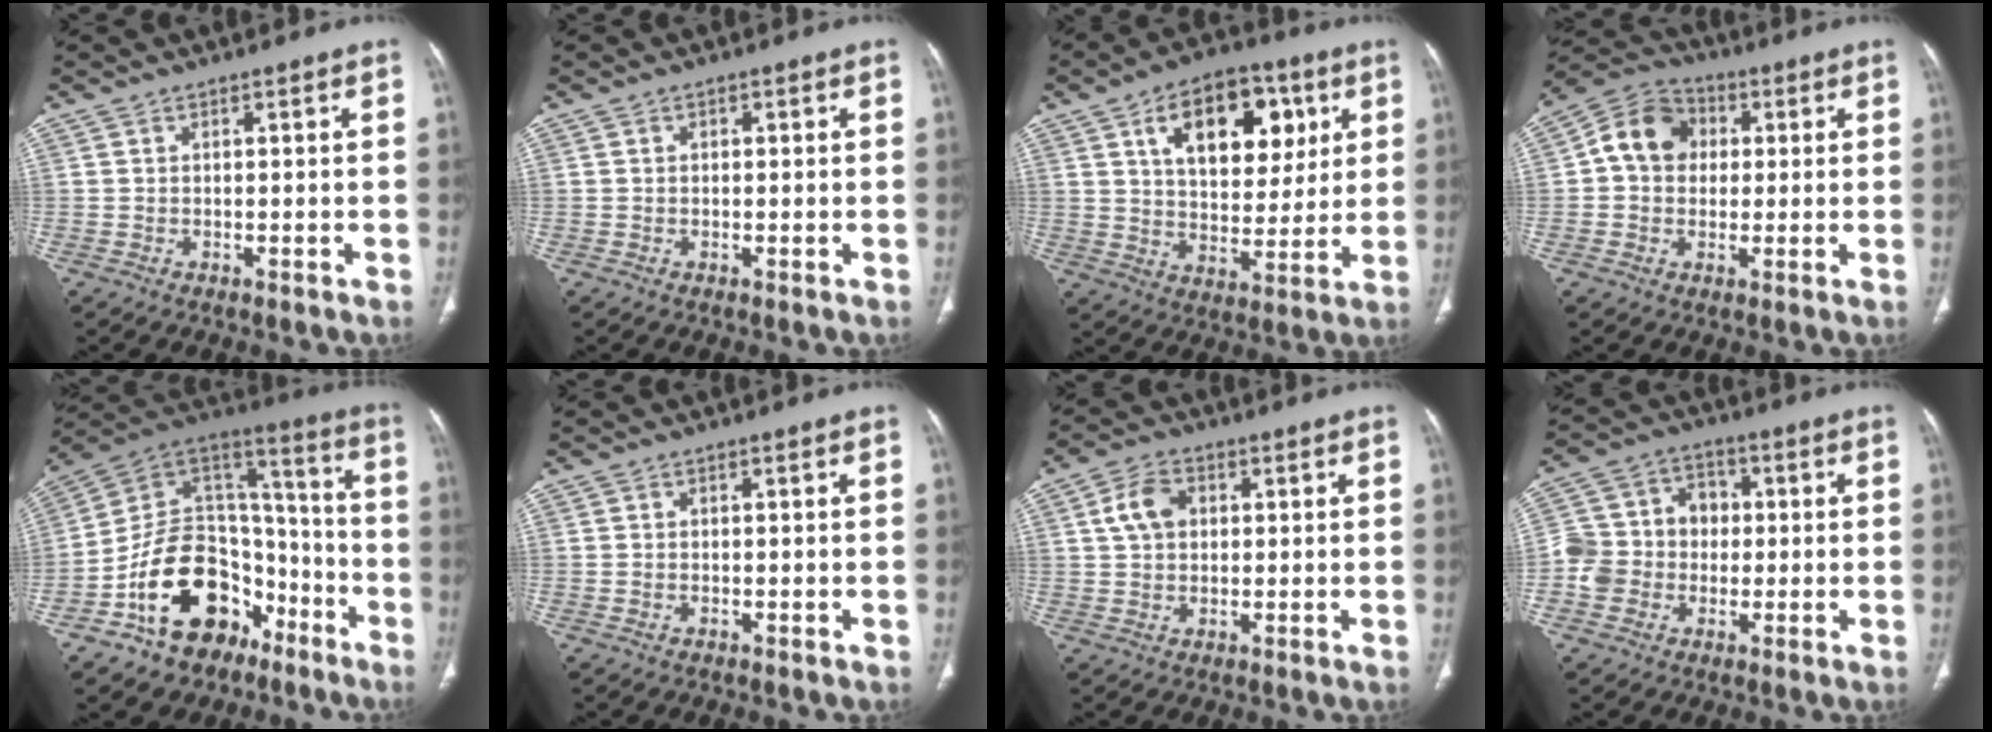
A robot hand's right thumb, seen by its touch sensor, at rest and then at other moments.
{"total": 0.6, "force": [0.1, 0.5, 0.3], "torque": [0.001, 0.002, 0.000]}
{"total": 18.3, "force": [6.8, 10.8, 13.1], "torque": [-0.151, -0.012, 0.108]}
{"total": 10.1, "force": [1.4, 8.4, 5.3], "torque": [-0.072, 0.020, 0.009]}
{"total": 22.6, "force": [-11.2, 15.2, 12.4], "torque": [-0.155, 0.103, -0.184]}
{"total": 0.6, "force": [-0.2, 0.4, 0.3], "torque": [-0.011, 0.005, -0.003]}
{"total": 6.1, "force": [1.5, 4.4, 3.9], "torque": [-0.066, 0.007, 0.022]}
{"total": 10.4, "force": [-1.1, 9.4, 4.4], "torque": [-0.050, 0.038, -0.028]}